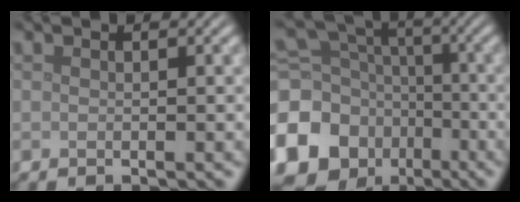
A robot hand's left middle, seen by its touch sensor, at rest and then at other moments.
{"total": 15.8, "force": [-7.0, 13.2, 5.3], "torque": [-0.156, -0.043, -0.130]}